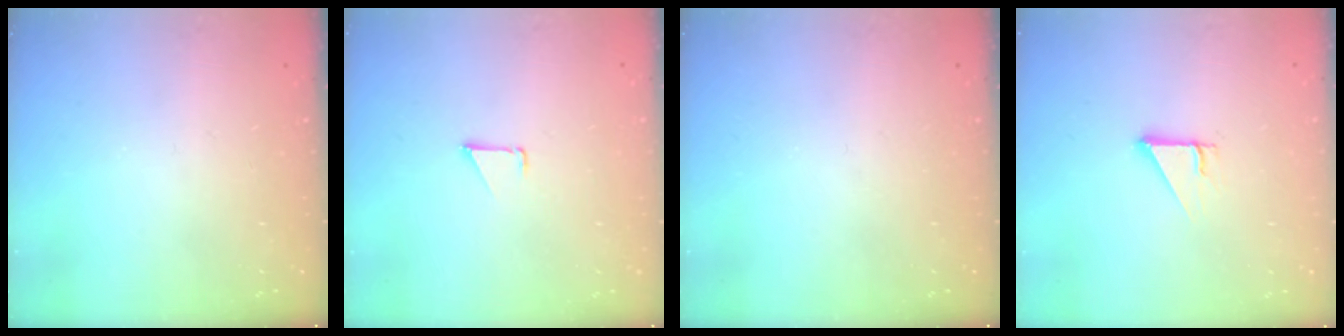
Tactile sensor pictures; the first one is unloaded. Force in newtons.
{"total": 0.9, "press": 0.9, "slide": 0.1}
{"total": 0.0}
{"total": 2.5, "press": 2.5, "slide": 0.1}